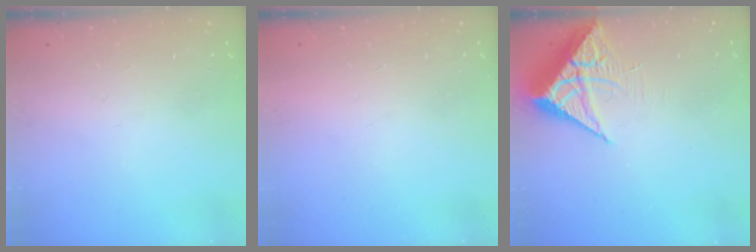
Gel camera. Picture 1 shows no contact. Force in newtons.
{"total": 1.5, "press": 1.5, "slide": 0.1}
{"total": 7.7, "press": 7.7, "slide": 0.5}